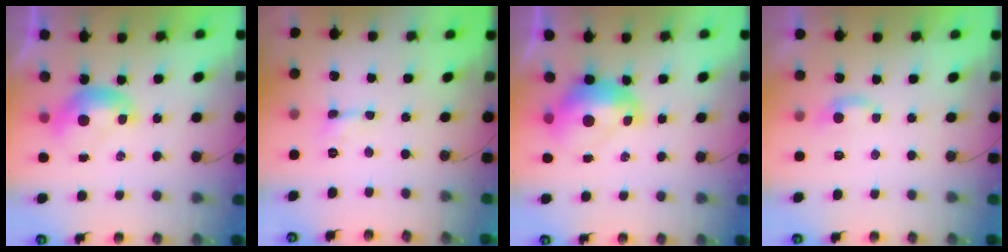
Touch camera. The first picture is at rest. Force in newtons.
{"total": 1.0, "press": 1.0, "slide": 0.2}
{"total": 2.8, "press": 2.7, "slide": 0.7}
{"total": 2.1, "press": 2.0, "slide": 0.5}